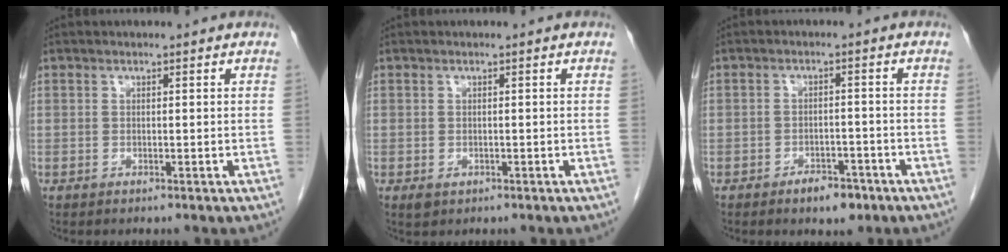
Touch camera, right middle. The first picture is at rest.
{"total": 1.2, "force": [-0.5, 0.9, 0.7], "torque": [-0.011, 0.000, 0.000]}
{"total": 4.0, "force": [-2.7, 2.0, 2.2], "torque": [-0.029, 0.003, -0.034]}